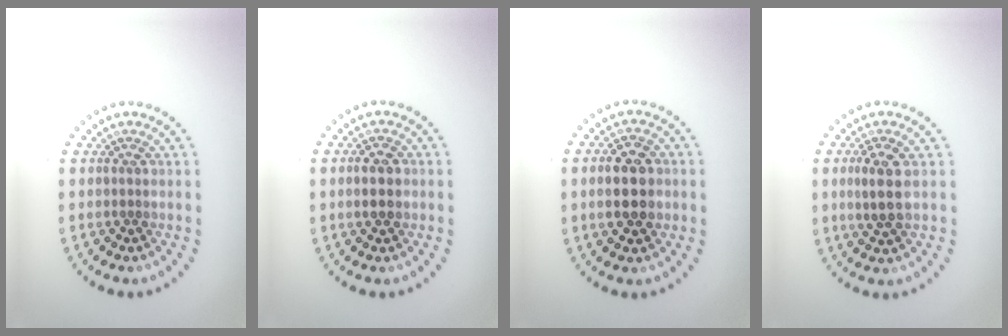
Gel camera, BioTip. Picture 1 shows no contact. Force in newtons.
{"total": 1.7, "press": 1.7, "slide": 0.2}
{"total": 4.5, "press": 4.5, "slide": 0.4}
{"total": 2.7, "press": 2.5, "slide": 0.9}